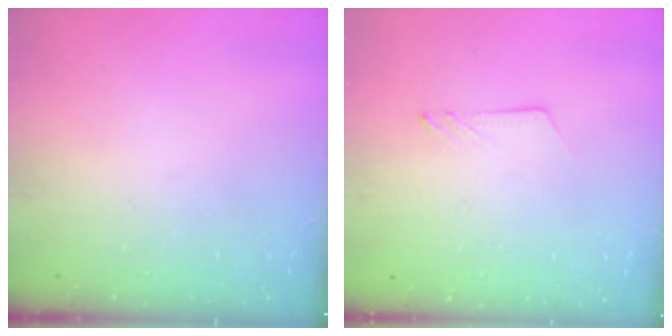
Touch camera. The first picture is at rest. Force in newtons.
{"total": 1.2, "press": 1.2, "slide": 0.1}